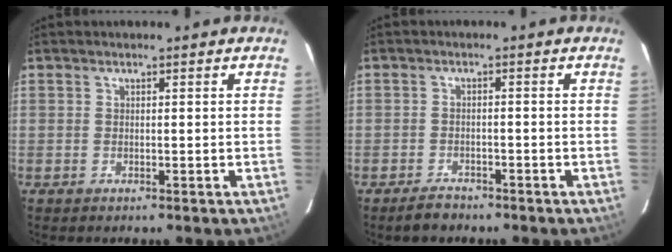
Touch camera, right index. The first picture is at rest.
{"total": 2.8, "force": [-2.4, 1.2, 0.8], "torque": [-0.022, 0.000, -0.038]}